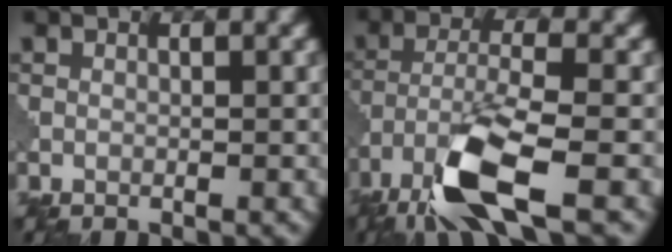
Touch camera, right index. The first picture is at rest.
{"total": 8.7, "force": [-5.0, 2.2, 6.8], "torque": [-0.133, -0.003, -0.102]}